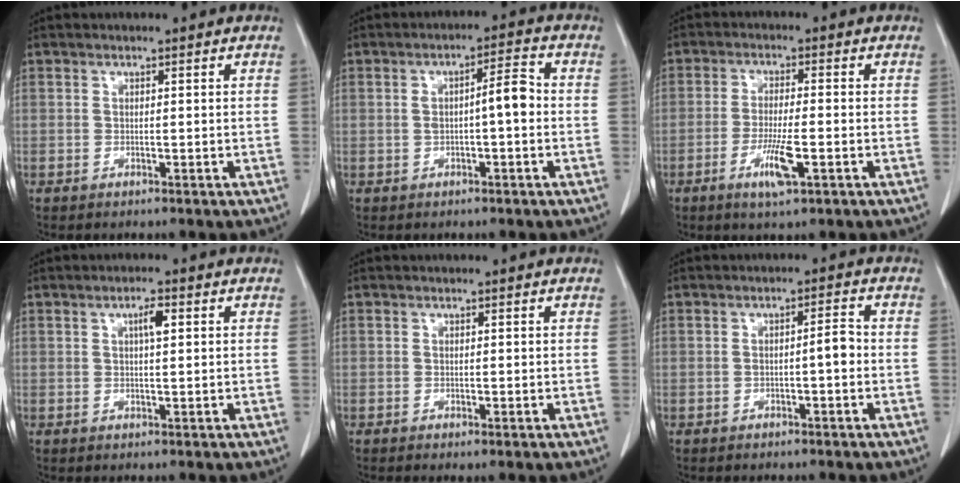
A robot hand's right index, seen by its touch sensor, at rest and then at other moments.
{"total": 5.4, "force": [-0.1, 1.0, 5.3], "torque": [-0.086, 0.020, -0.001]}
{"total": 6.0, "force": [-2.4, 0.6, 5.4], "torque": [-0.104, -0.010, -0.042]}
{"total": 2.8, "force": [1.0, 0.5, 2.5], "torque": [-0.043, 0.001, 0.015]}
{"total": 0.6, "force": [-0.1, 0.1, 0.6], "torque": [-0.013, -0.005, 0.002]}
{"total": 2.7, "force": [-0.5, 0.4, 2.6], "torque": [-0.039, 0.005, -0.010]}